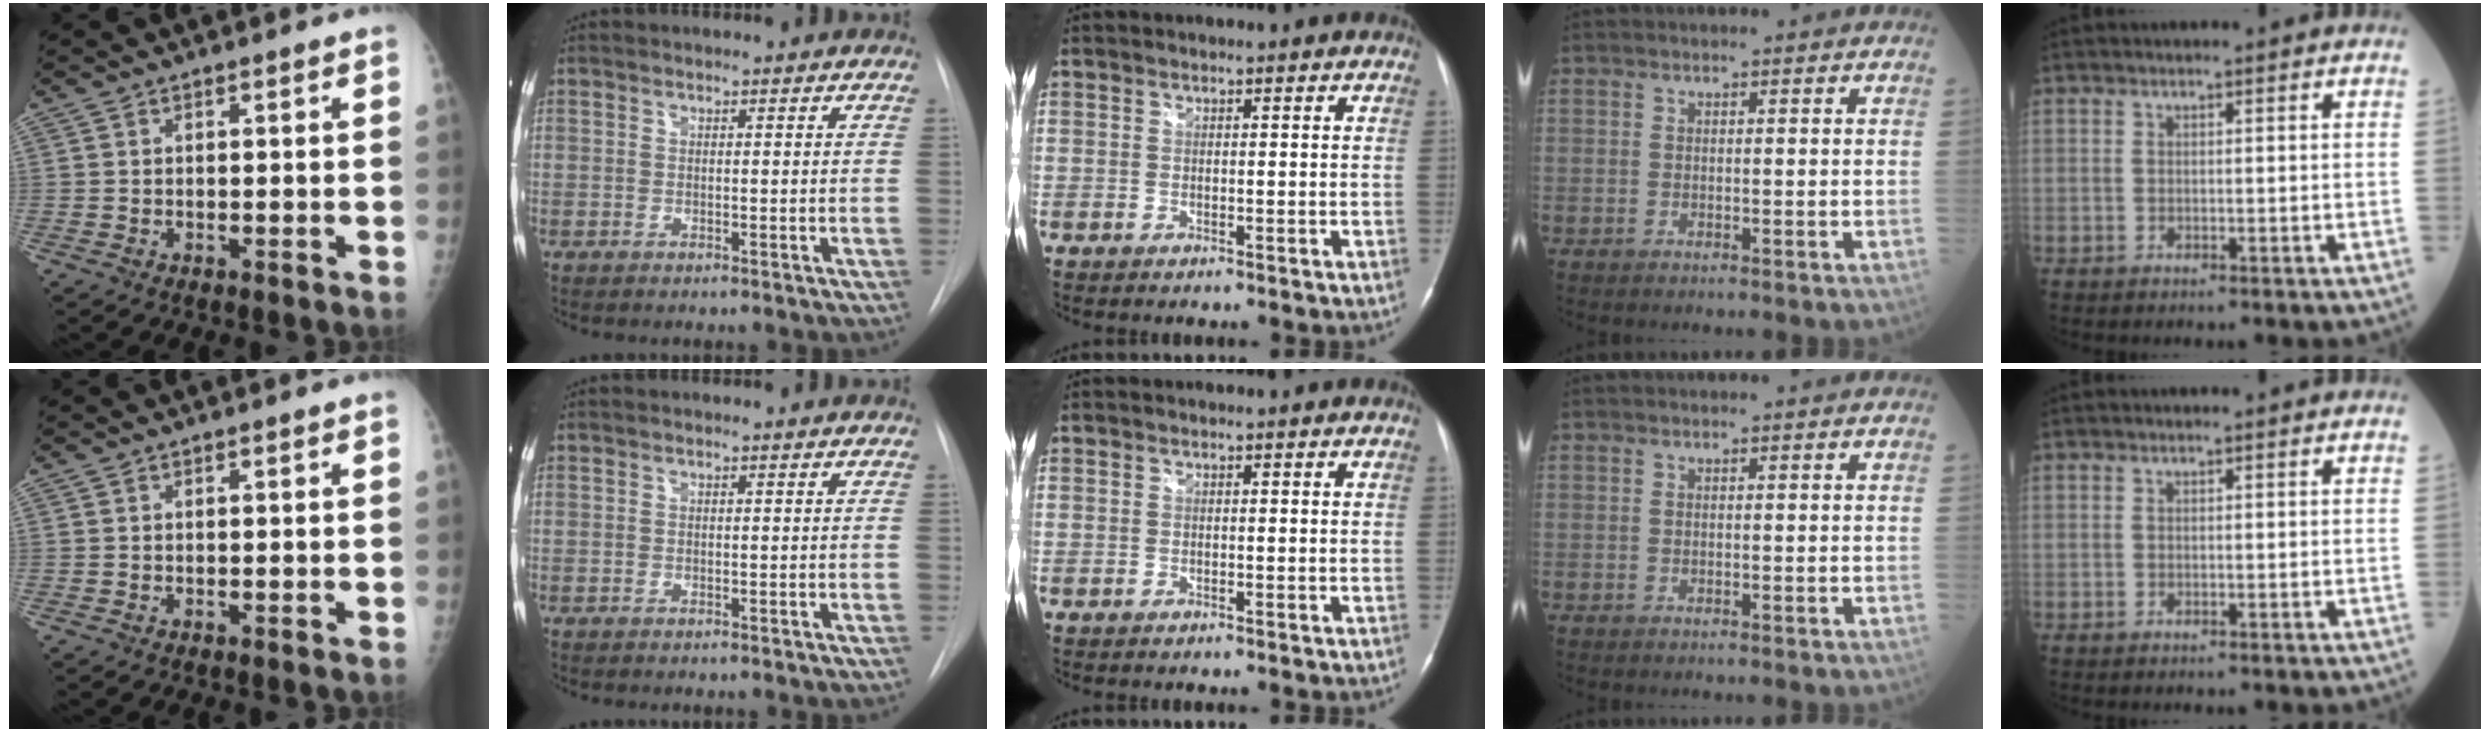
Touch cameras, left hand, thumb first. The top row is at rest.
{}